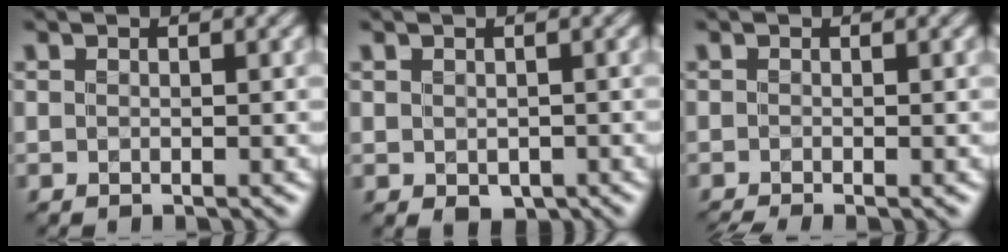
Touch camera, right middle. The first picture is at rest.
{"total": 1.2, "force": [-0.2, 1.0, 0.7], "torque": [-0.011, -0.009, 0.000]}
{"total": 1.4, "force": [-1.1, 0.1, 0.8], "torque": [-0.012, -0.012, -0.025]}